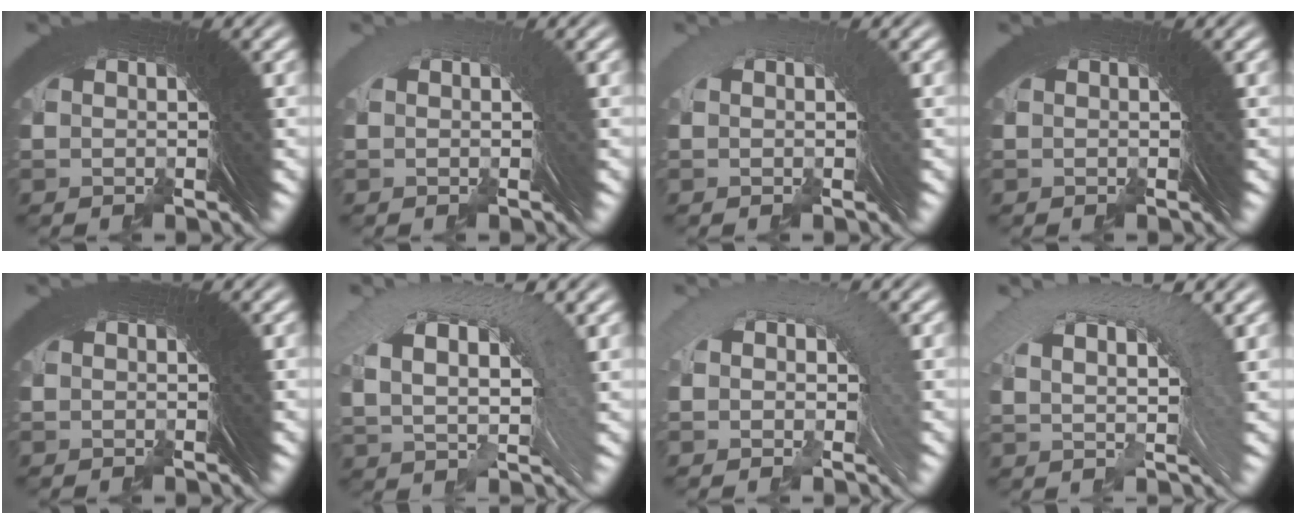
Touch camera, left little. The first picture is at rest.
{"total": 0.6, "force": [-0.3, -0.1, 0.5], "torque": [0.001, 0.014, -0.006]}
{"total": 0.9, "force": [-0.1, 0.1, 0.9], "torque": [-0.002, 0.018, -0.005]}
{"total": 0.7, "force": [-0.5, -0.3, -0.4], "torque": [0.009, 0.005, -0.009]}
{"total": 0.0}
{"total": 7.8, "force": [2.3, 4.1, 6.3], "torque": [-0.087, 0.033, 0.032]}
{"total": 2.2, "force": [0.6, 1.0, 1.9], "torque": [-0.028, 0.029, 0.001]}
{"total": 6.1, "force": [2.5, 2.3, 5.1], "torque": [-0.058, 0.033, 0.035]}